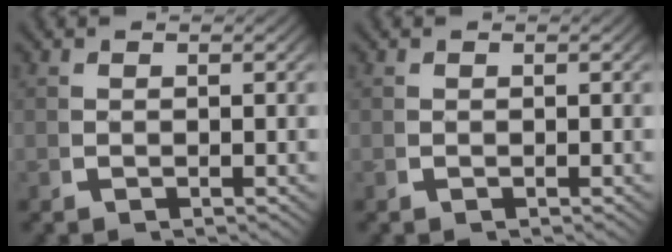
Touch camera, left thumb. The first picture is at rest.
{"total": 0.0}